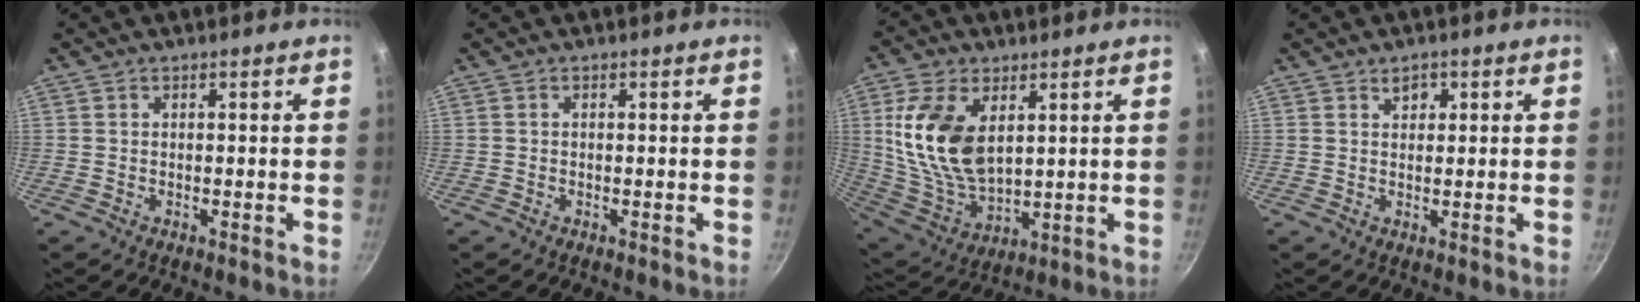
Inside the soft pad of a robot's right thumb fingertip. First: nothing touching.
{"total": 0.0}
{"total": 16.9, "force": [4.5, 9.8, 13.0], "torque": [-0.244, -0.029, 0.101]}
{"total": 2.3, "force": [1.1, 1.6, 1.1], "torque": [-0.003, -0.005, 0.017]}